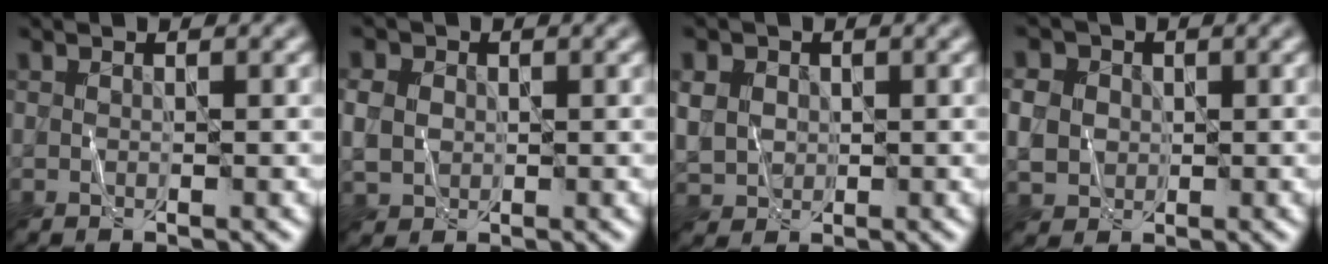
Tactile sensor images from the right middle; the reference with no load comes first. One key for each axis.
{"total": 2.8, "fx": 0.2, "fy": 2.4, "fz": 1.4, "tx": -0.037, "ty": 0.001, "tz": 0.005}
{"total": 3.7, "fx": 0.8, "fy": 3.2, "fz": 1.7, "tx": -0.047, "ty": 0.007, "tz": 0.015}
{"total": 3.4, "fx": 0.2, "fy": 3.1, "fz": 1.4, "tx": -0.035, "ty": 0.006, "tz": 0.002}